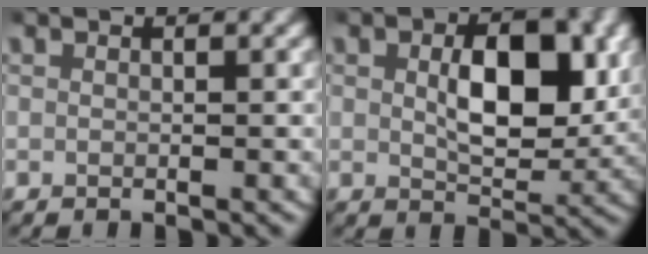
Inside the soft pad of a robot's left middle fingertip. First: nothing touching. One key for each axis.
{"total": 6.5, "fx": 1.4, "fy": 3.7, "fz": 5.1, "tx": -0.085, "ty": -0.012, "tz": 0.026}